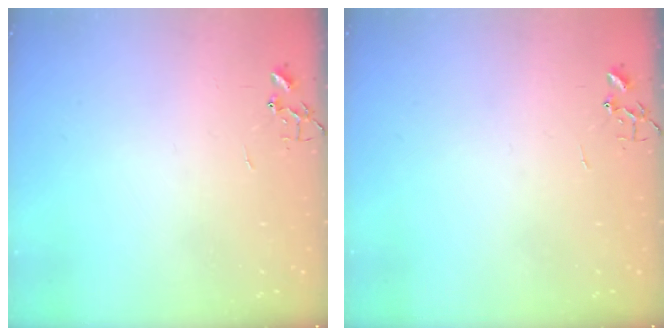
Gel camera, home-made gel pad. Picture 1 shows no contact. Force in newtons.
{"total": 0.0}